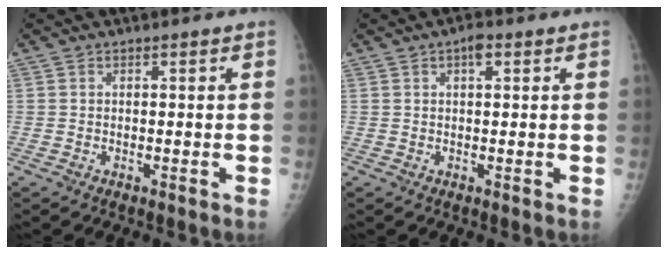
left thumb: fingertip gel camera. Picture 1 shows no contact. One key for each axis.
{"total": 2.4, "fx": 1.1, "fy": 1.0, "fz": 1.8, "tx": -0.024, "ty": 0.000, "tz": 0.013}